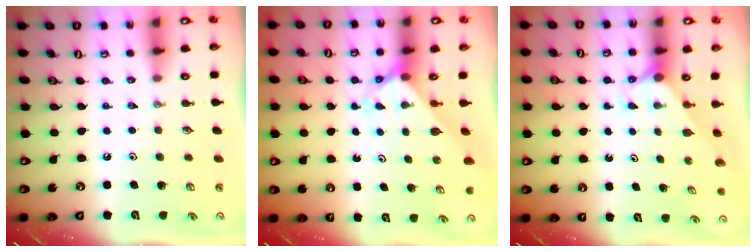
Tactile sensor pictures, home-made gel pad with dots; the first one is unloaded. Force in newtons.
{"total": 2.5, "press": 2.5, "slide": 0.2}
{"total": 4.2, "press": 4.2, "slide": 0.3}